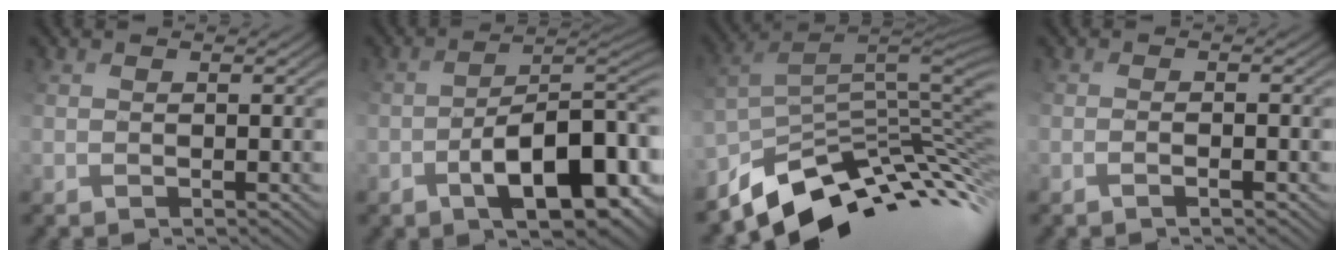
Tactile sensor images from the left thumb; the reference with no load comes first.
{"total": 13.8, "force": [-5.6, 6.1, 11.1], "torque": [-0.154, -0.013, -0.079]}
{"total": 10.2, "force": [-6.8, 4.1, 6.4], "torque": [-0.144, 0.009, -0.116]}
{"total": 1.4, "force": [-1.0, 0.1, 1.0], "torque": [-0.020, 0.007, -0.023]}